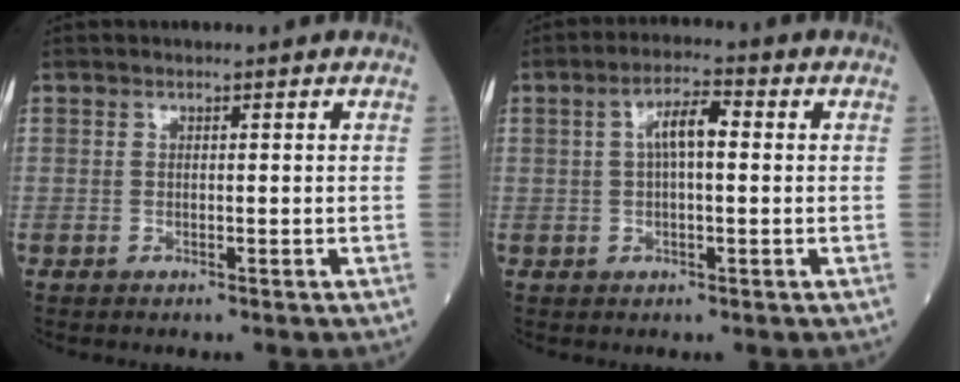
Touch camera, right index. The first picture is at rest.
{"total": 5.0, "force": [0.8, 1.4, 4.7], "torque": [-0.085, 0.018, 0.012]}